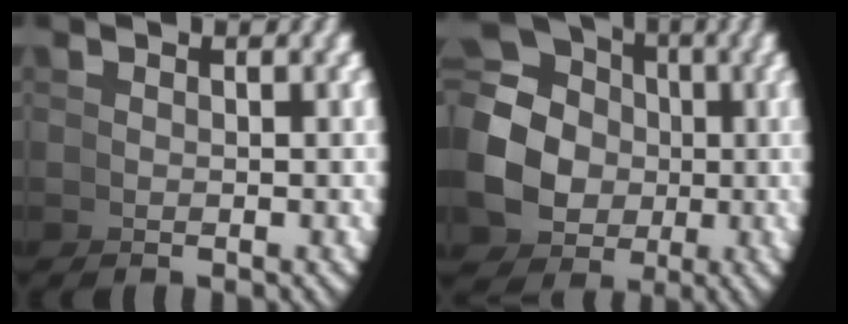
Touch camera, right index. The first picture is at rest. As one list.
[{"total": 14.5, "force": [1.0, 13.0, 6.3], "torque": [-0.149, -0.040, 0.017]}]